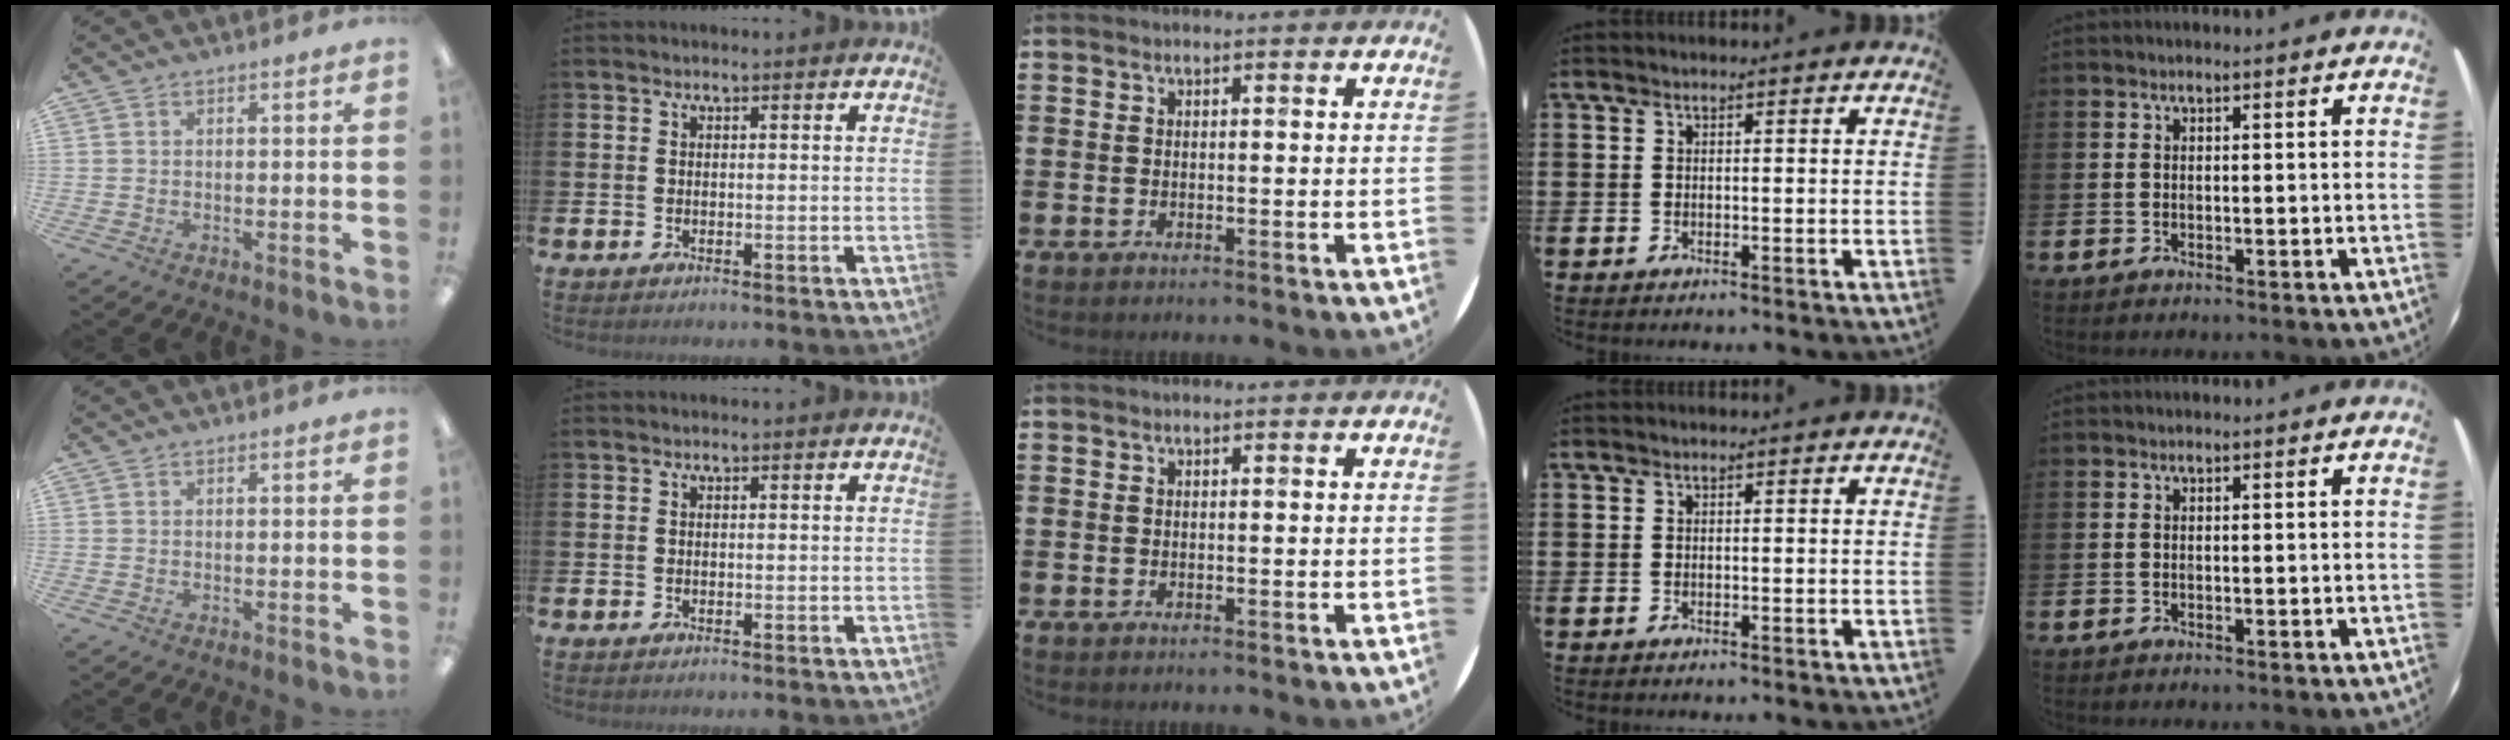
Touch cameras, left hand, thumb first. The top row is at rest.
{}